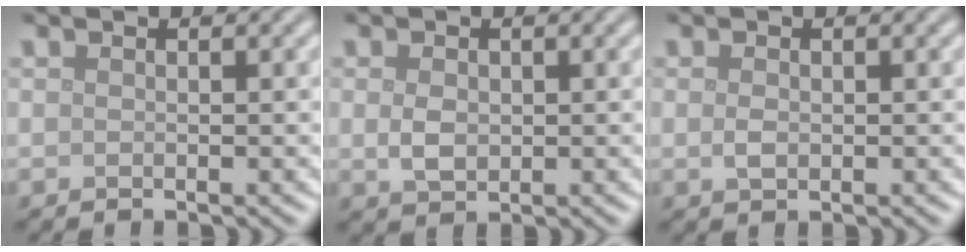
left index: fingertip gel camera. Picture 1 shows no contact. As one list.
[{"total": 2.0, "force": [0.1, 1.5, 1.4], "torque": [-0.031, 0.000, 0.003]}, {"total": 1.1, "force": [0.0, 0.7, 0.8], "torque": [-0.020, -0.002, 0.001]}]